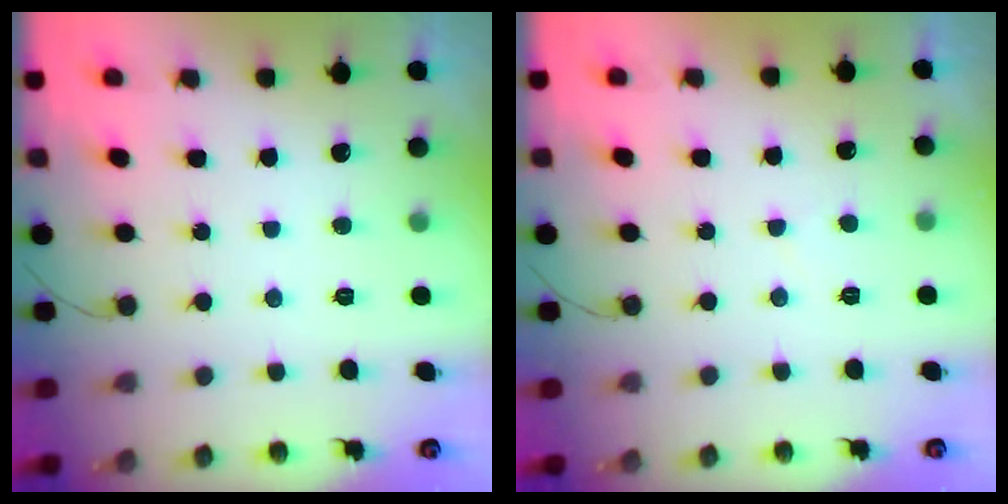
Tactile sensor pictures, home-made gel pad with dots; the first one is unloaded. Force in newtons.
{"total": 1.5, "press": 1.5, "slide": 0.4}